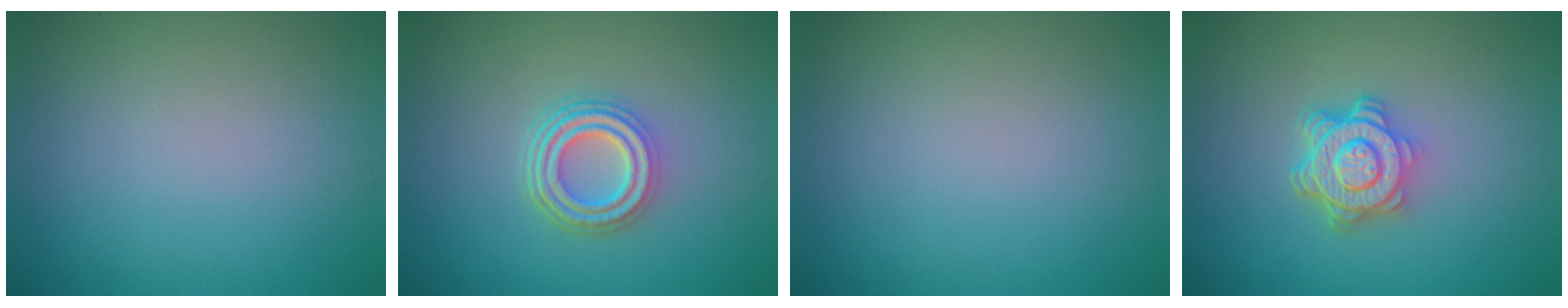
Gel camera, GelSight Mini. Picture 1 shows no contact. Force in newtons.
{"total": 4.8, "press": 3.5, "slide": 3.3}
{"total": 0.0}
{"total": 4.8, "press": 3.7, "slide": 3.1}